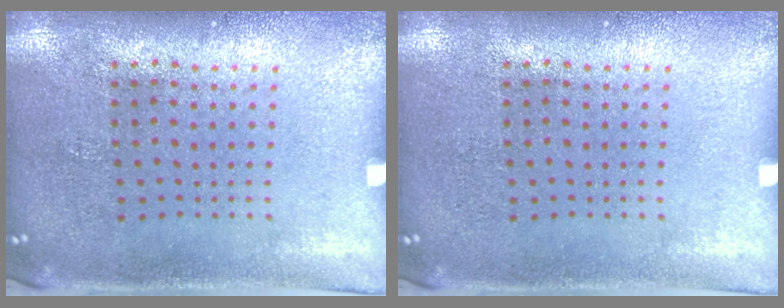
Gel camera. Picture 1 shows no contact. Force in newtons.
{"total": 0.0}